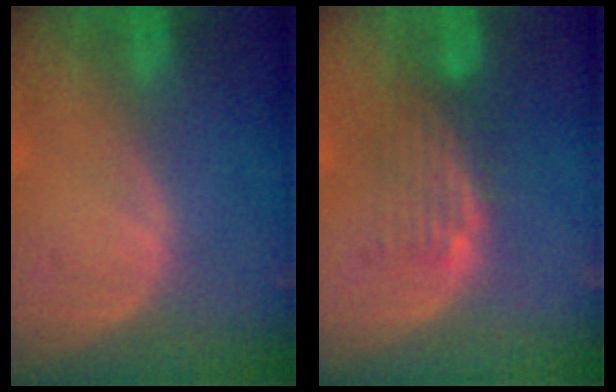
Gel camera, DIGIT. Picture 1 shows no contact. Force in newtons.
{"total": 4.8, "press": 4.1, "slide": 2.5}